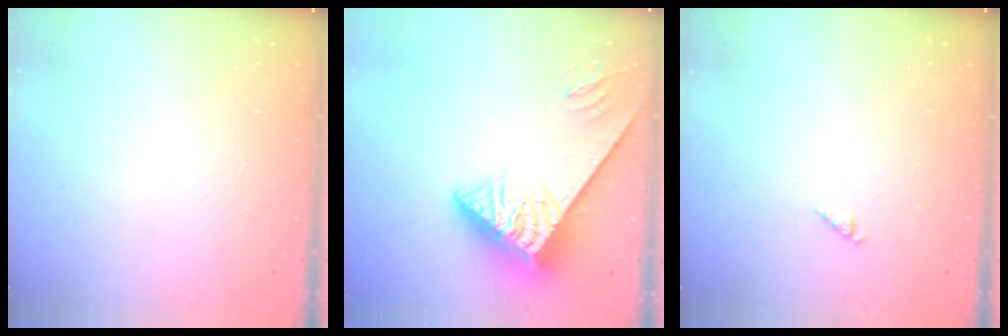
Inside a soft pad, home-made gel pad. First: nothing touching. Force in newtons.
{"total": 6.8, "press": 6.7, "slide": 1.0}
{"total": 0.7, "press": 0.7, "slide": 0.2}